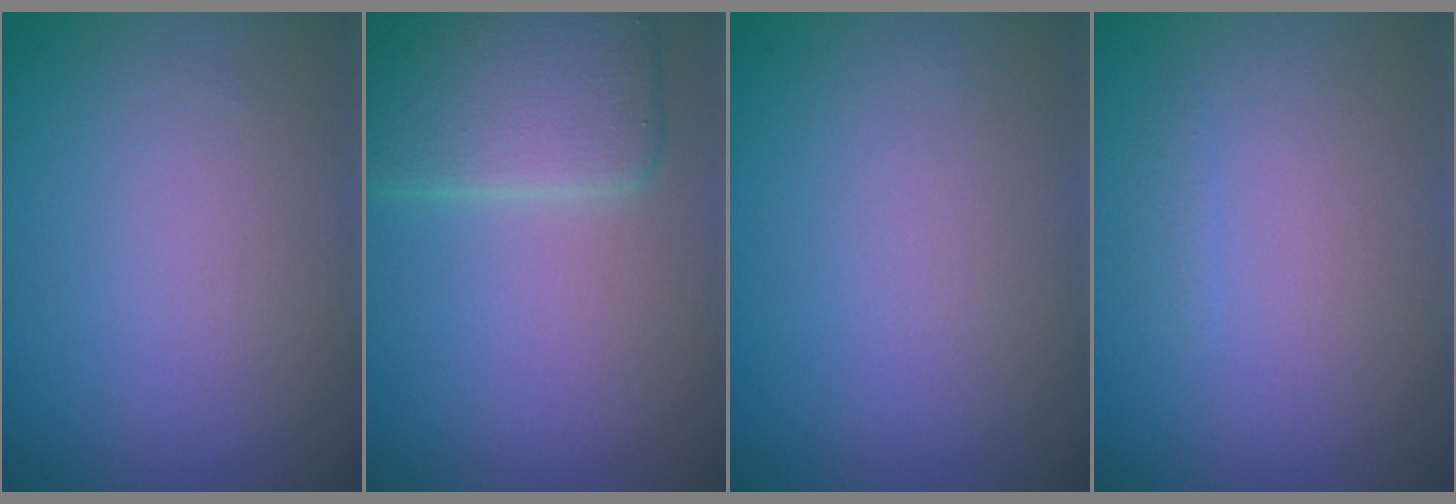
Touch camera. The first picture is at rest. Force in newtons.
{"total": 6.4, "press": 6.4, "slide": 0.3}
{"total": 0.0}
{"total": 0.6, "press": 0.6, "slide": 0.1}